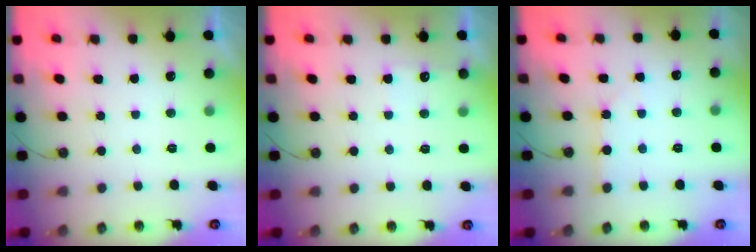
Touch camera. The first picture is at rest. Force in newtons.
{"total": 4.7, "press": 4.7, "slide": 0.6}
{"total": 1.7, "press": 1.6, "slide": 0.3}